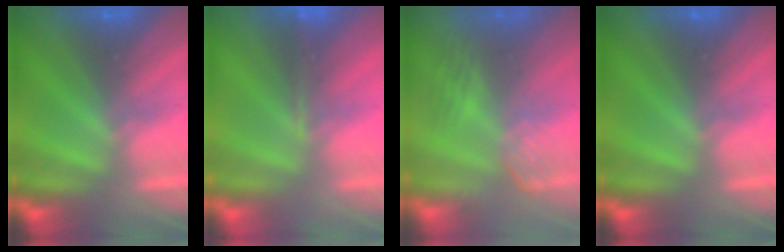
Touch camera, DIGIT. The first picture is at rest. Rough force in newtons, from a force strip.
{"total": 1.3}
{"total": 2.7}
{"total": 0.0}